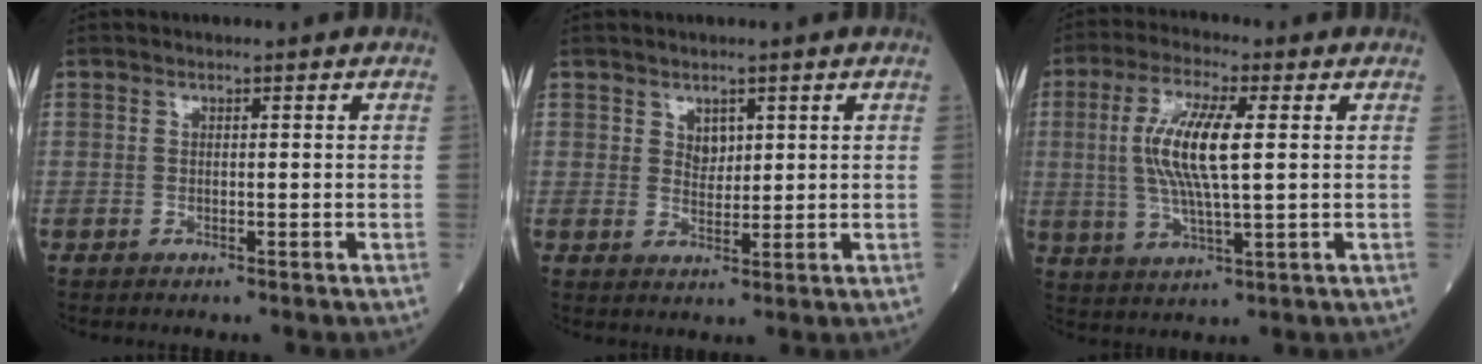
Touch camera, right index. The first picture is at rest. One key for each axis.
{"total": 2.3, "fx": 1.2, "fy": 1.5, "fz": 1.2, "tx": -0.019, "ty": 0.000, "tz": 0.025}
{"total": 10.4, "fx": 1.5, "fy": 1.7, "fz": 10.1, "tx": -0.210, "ty": 0.001, "tz": 0.028}